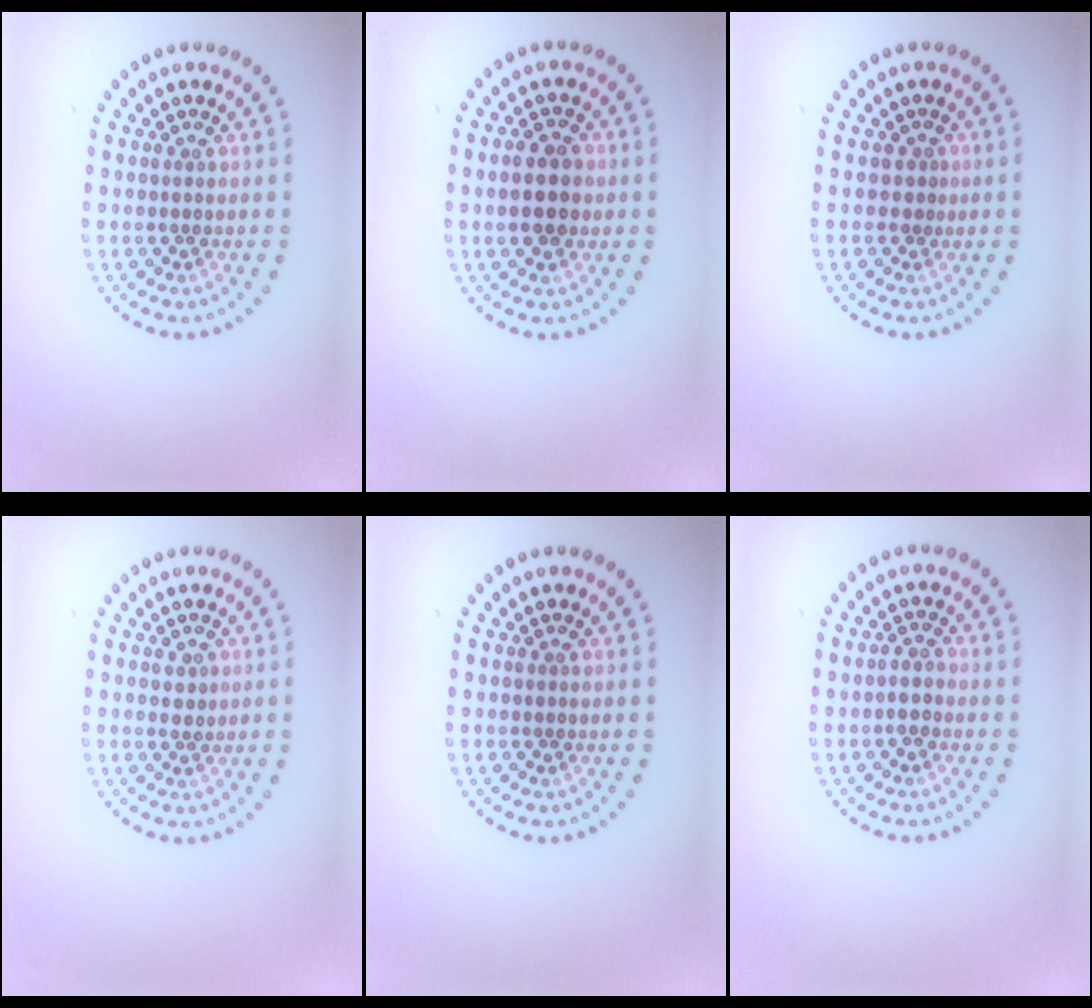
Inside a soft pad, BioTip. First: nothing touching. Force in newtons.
{"total": 3.6, "press": 3.6, "slide": 0.1}
{"total": 0.6, "press": 0.4, "slide": 0.5}
{"total": 1.0, "press": 0.9, "slide": 0.4}
{"total": 0.0}
{"total": 1.4, "press": 1.2, "slide": 0.6}